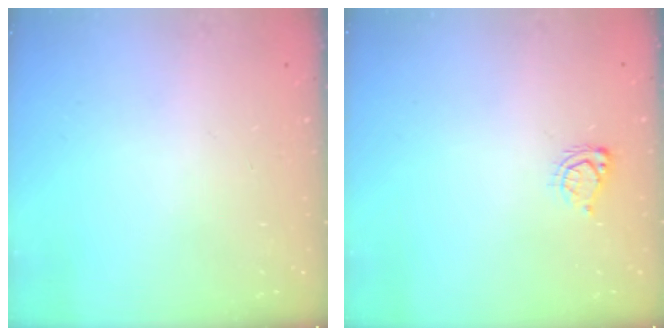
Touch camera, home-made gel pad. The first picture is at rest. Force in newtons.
{"total": 5.0, "press": 4.9, "slide": 0.5}